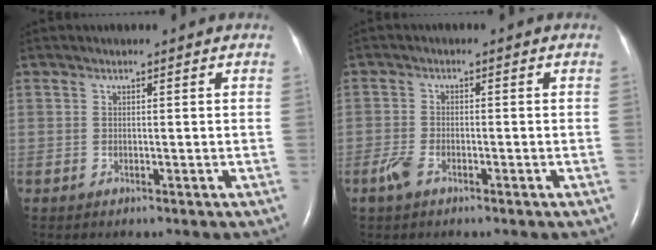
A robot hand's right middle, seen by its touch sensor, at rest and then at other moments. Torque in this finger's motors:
{"motor_torque": [-0.11, 0.02, 0.03, 0.02]}